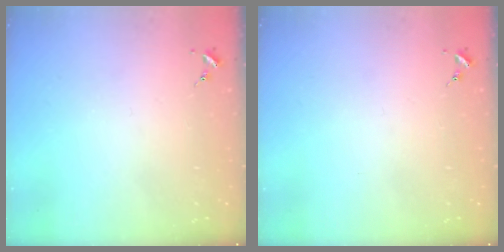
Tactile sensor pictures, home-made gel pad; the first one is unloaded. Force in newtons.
{"total": 0.0}